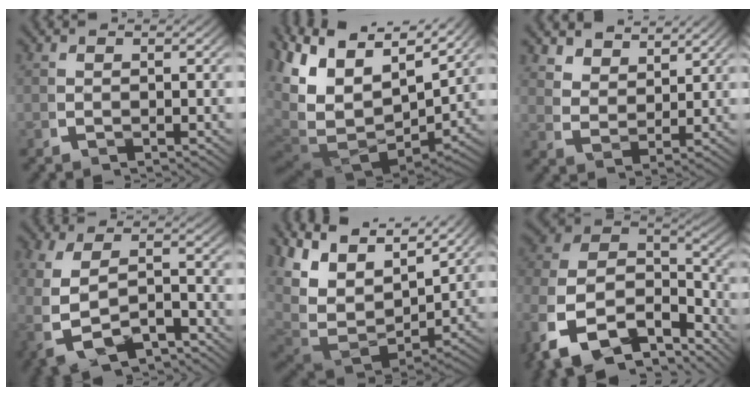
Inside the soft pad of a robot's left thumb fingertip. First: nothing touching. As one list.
[{"total": 13.9, "force": [1.0, 8.9, 10.5], "torque": [-0.229, -0.041, 0.035]}, {"total": 3.5, "force": [2.9, 1.4, 1.4], "torque": [-0.023, -0.006, 0.062]}, {"total": 6.2, "force": [-2.7, 3.4, 4.5], "torque": [-0.103, -0.018, -0.026]}, {"total": 10.7, "force": [0.4, 7.3, 7.9], "torque": [-0.188, -0.042, 0.023]}, {"total": 14.7, "force": [-3.5, 10.7, 9.5], "torque": [-0.246, -0.068, -0.037]}]